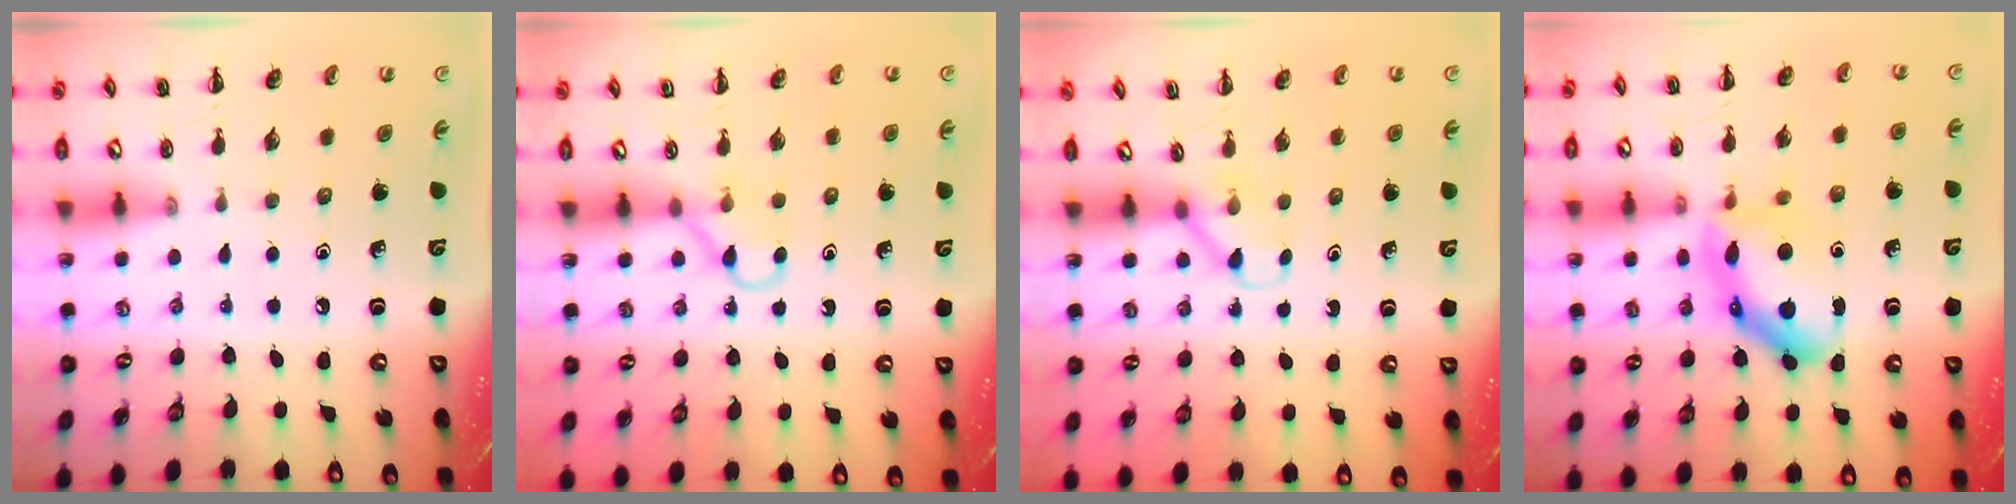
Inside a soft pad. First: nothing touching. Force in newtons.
{"total": 3.9, "press": 3.7, "slide": 1.2}
{"total": 2.8, "press": 2.6, "slide": 0.9}
{"total": 12.3, "press": 12.3, "slide": 0.2}